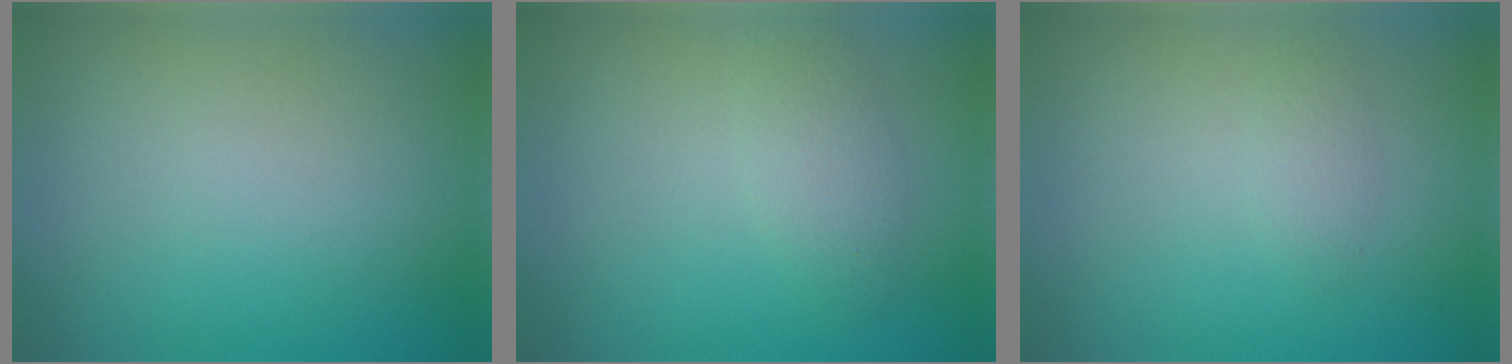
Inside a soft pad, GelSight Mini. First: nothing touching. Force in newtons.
{"total": 2.1, "press": 2.1, "slide": 0.1}
{"total": 1.1, "press": 1.1, "slide": 0.0}